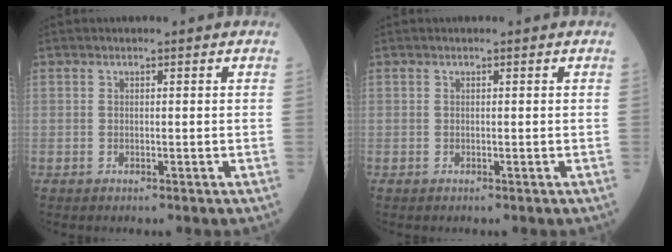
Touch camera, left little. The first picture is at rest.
{"total": 0.0}